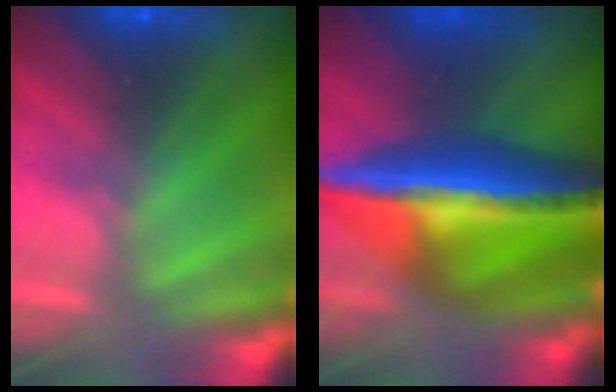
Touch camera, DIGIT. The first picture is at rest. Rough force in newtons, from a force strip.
{"total": 5.8}